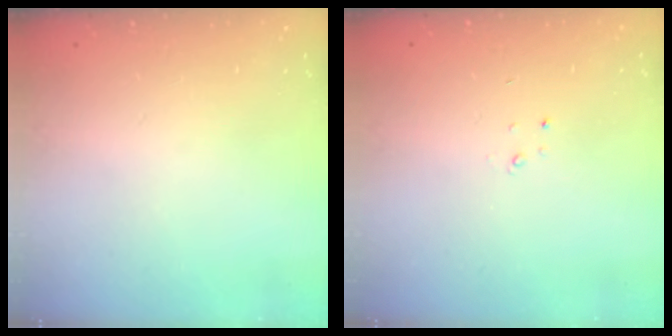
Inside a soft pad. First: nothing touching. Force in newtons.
{"total": 1.5, "press": 1.5, "slide": 0.2}